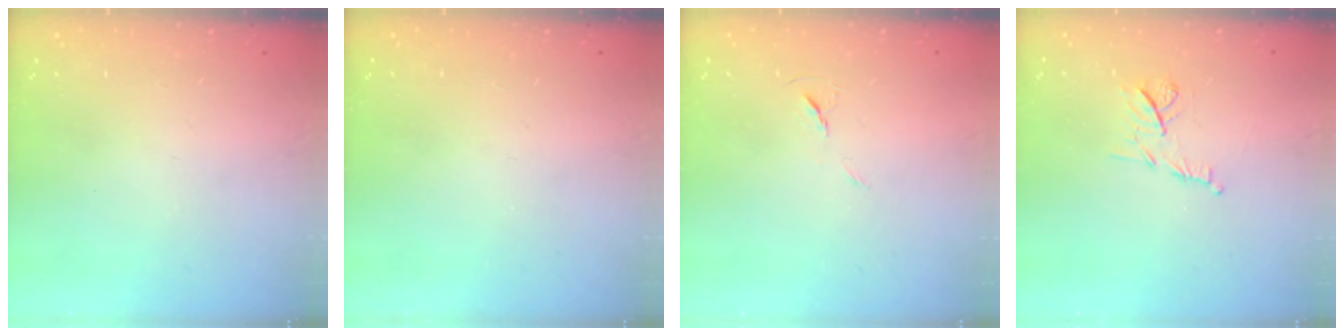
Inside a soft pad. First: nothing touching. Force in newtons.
{"total": 0.0}
{"total": 5.6, "press": 5.1, "slide": 2.2}
{"total": 7.1, "press": 7.0, "slide": 1.0}